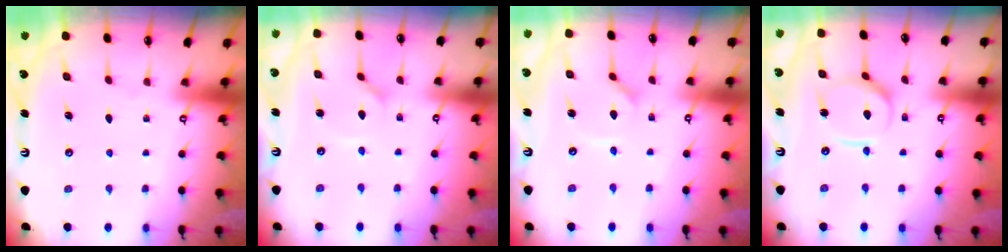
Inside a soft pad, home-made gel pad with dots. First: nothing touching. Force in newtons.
{"total": 1.2, "press": 1.2, "slide": 0.2}
{"total": 2.1, "press": 2.1, "slide": 0.2}
{"total": 8.5, "press": 8.4, "slide": 0.9}